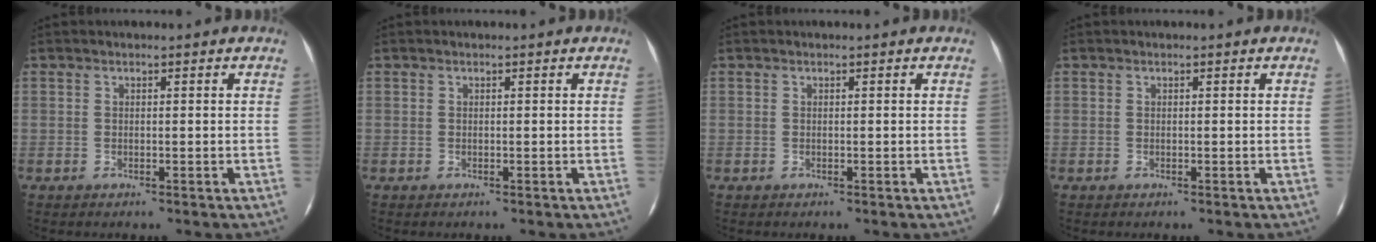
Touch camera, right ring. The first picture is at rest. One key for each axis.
{"total": 0.0}
{"total": 0.0}
{"total": 0.0}